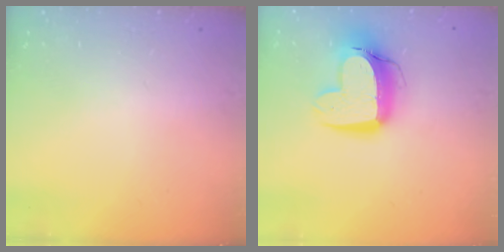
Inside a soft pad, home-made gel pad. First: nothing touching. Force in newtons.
{"total": 13.6, "press": 13.5, "slide": 1.4}